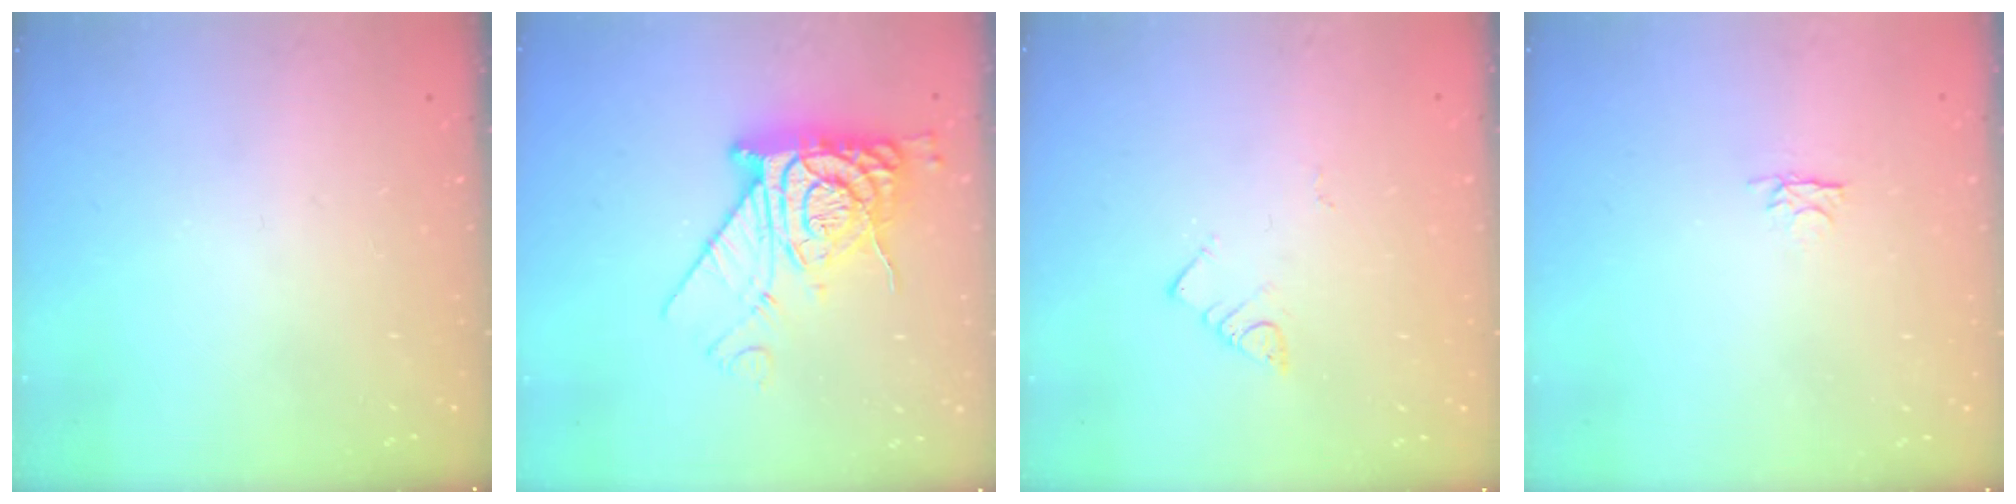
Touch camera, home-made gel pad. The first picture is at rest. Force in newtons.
{"total": 12.6, "press": 12.5, "slide": 1.4}
{"total": 2.9, "press": 2.9, "slide": 0.3}
{"total": 2.8, "press": 2.7, "slide": 0.4}